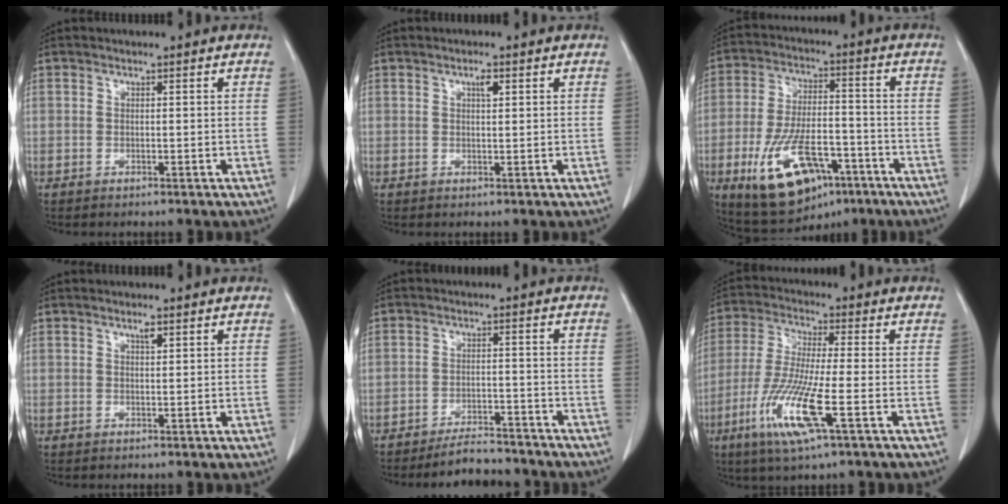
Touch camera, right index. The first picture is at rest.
{"total": 1.5, "force": [0.7, 0.4, 1.3], "torque": [-0.022, 0.000, 0.011]}
{"total": 15.7, "force": [-7.5, 7.0, 11.9], "torque": [-0.226, -0.003, -0.112]}
{"total": 1.2, "force": [0.7, 0.2, 0.9], "torque": [-0.018, -0.001, 0.014]}
{"total": 7.2, "force": [-6.7, 1.5, 2.0], "torque": [-0.027, -0.004, -0.104]}
{"total": 11.8, "force": [-4.5, 0.6, 10.9], "torque": [-0.231, -0.025, -0.088]}